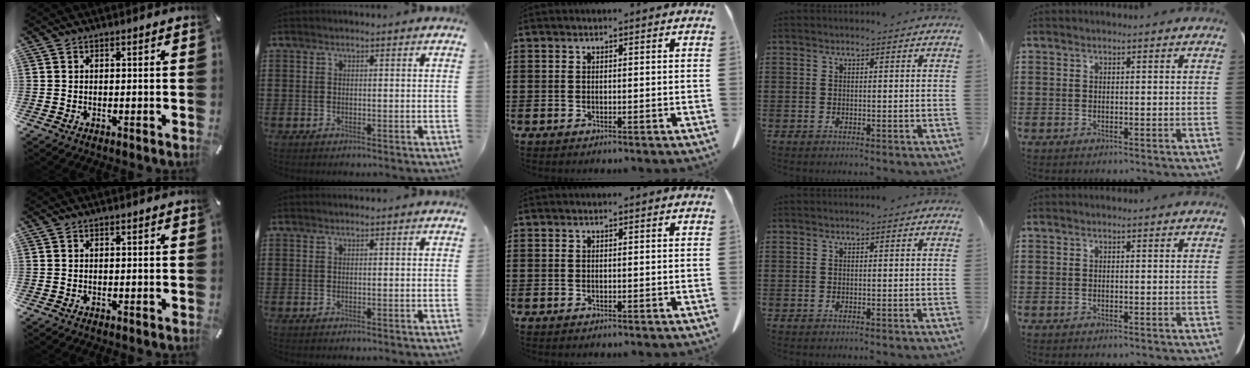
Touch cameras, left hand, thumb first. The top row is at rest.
{}